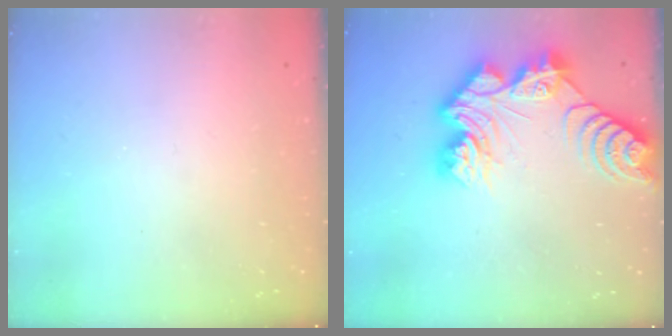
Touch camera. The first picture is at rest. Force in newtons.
{"total": 15.7, "press": 15.6, "slide": 1.2}